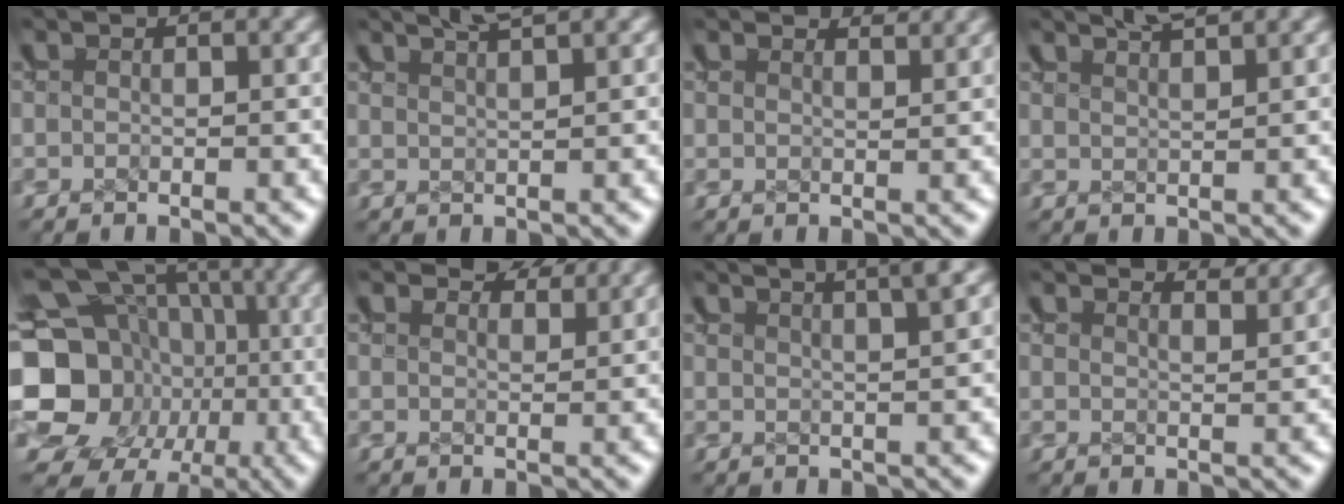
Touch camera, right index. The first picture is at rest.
{"total": 3.0, "force": [2.8, -0.7, 0.7], "torque": [0.000, 0.008, 0.050]}
{"total": 2.1, "force": [2.0, -0.7, -0.2], "torque": [0.000, -0.003, 0.035]}
{"total": 2.9, "force": [2.8, -0.7, 0.6], "torque": [-0.001, 0.005, 0.050]}
{"total": 15.5, "force": [-0.4, 13.7, 7.3], "torque": [-0.138, -0.039, -0.002]}
{"total": 2.4, "force": [2.4, 0.2, 0.4], "torque": [-0.005, 0.000, 0.040]}
{"total": 4.8, "force": [3.7, 0.9, 2.9], "torque": [-0.028, 0.018, 0.055]}
{"total": 3.2, "force": [3.1, -0.7, 0.2], "torque": [0.000, 0.001, 0.053]}